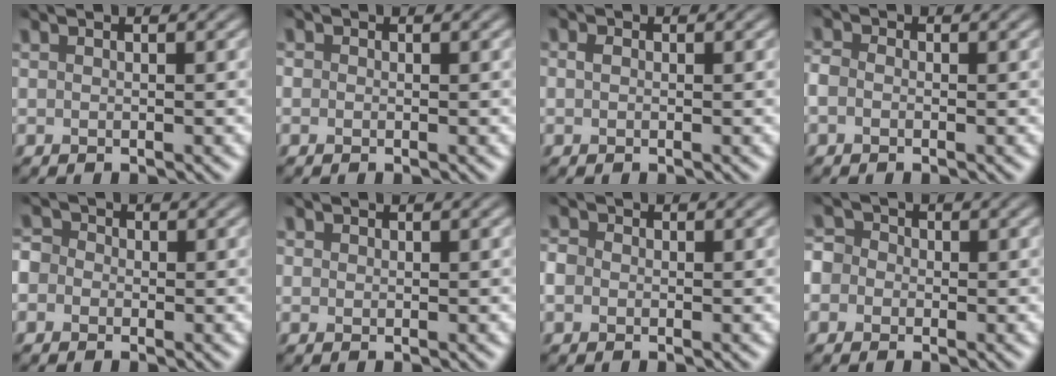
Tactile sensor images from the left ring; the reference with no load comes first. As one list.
[{"total": 2.5, "force": [-1.4, -0.9, -1.8], "torque": [0.012, -0.013, -0.005]}, {"total": 2.4, "force": [-1.5, -0.9, -1.7], "torque": [0.003, -0.012, -0.009]}, {"total": 2.7, "force": [-2.3, -0.3, -1.4], "torque": [0.001, -0.016, -0.029]}, {"total": 3.3, "force": [-2.5, 0.2, -2.1], "torque": [0.021, -0.015, -0.031]}, {"total": 2.5, "force": [-0.9, -1.2, -2.0], "torque": [0.010, -0.015, 0.001]}, {"total": 2.5, "force": [-2.0, -0.1, -1.6], "torque": [0.004, -0.015, -0.023]}, {"total": 3.5, "force": [-2.7, 1.1, -1.9], "torque": [0.025, -0.012, -0.043]}]